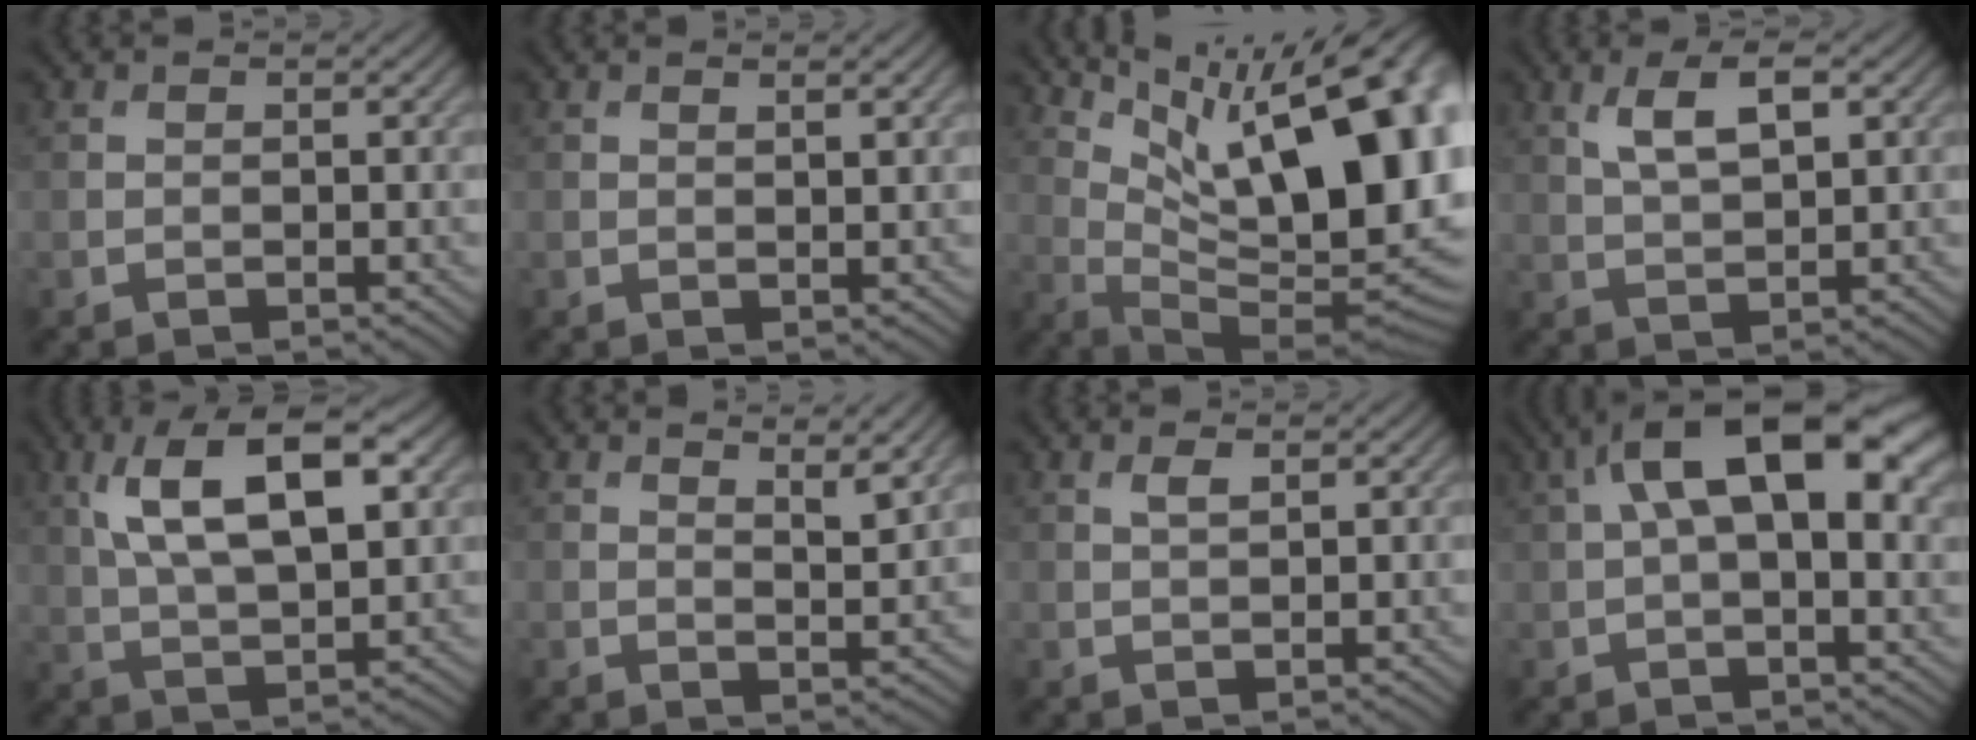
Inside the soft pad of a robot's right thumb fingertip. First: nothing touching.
{"total": 1.2, "force": [0.8, 0.1, 1.0], "torque": [-0.017, 0.001, 0.015]}
{"total": 20.2, "force": [7.3, 7.2, 17.4], "torque": [-0.240, 0.040, 0.132]}
{"total": 5.5, "force": [2.4, 2.1, 4.5], "torque": [-0.091, 0.002, 0.046]}
{"total": 12.3, "force": [4.5, 5.0, 10.3], "torque": [-0.189, 0.007, 0.078]}
{"total": 3.6, "force": [2.4, 0.7, 2.6], "torque": [-0.044, -0.003, 0.047]}
{"total": 1.2, "force": [0.7, 0.4, 0.9], "torque": [-0.022, 0.000, 0.016]}
{"total": 13.7, "force": [3.9, 6.0, 11.6], "torque": [-0.191, 0.016, 0.062]}